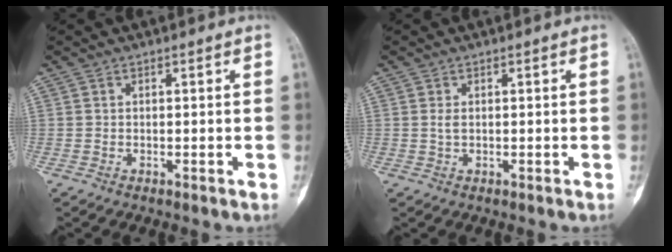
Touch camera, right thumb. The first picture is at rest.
{"total": 1.2, "force": [0.2, 0.7, 0.9], "torque": [-0.020, 0.002, 0.007]}